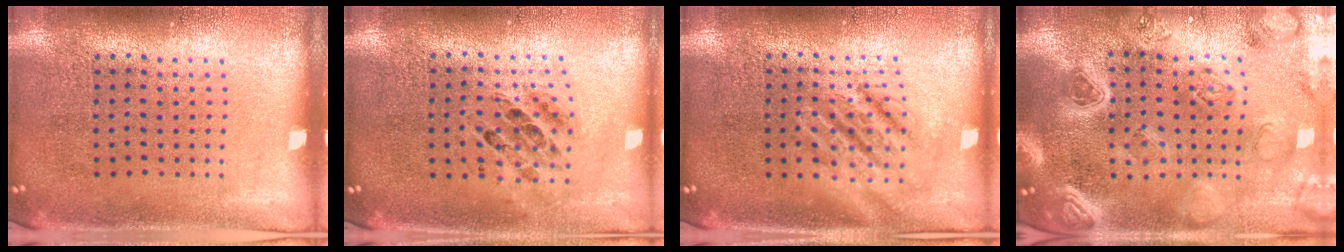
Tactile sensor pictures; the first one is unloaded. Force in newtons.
{"total": 0.7, "press": 0.7, "slide": 0.1}
{"total": 2.6, "press": 2.6, "slide": 0.3}
{"total": 2.7, "press": 2.6, "slide": 0.4}